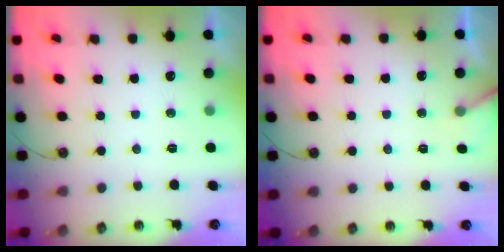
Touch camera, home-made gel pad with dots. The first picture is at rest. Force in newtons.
{"total": 4.5, "press": 4.5, "slide": 0.4}